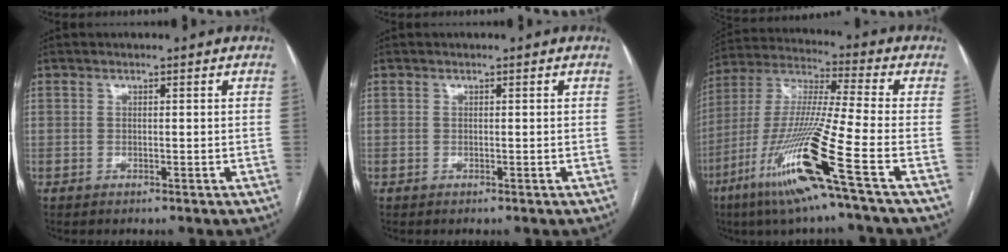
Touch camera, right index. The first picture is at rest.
{"total": 0.0}
{"total": 18.2, "force": [-8.4, -1.3, 16.0], "torque": [-0.341, -0.039, -0.167]}